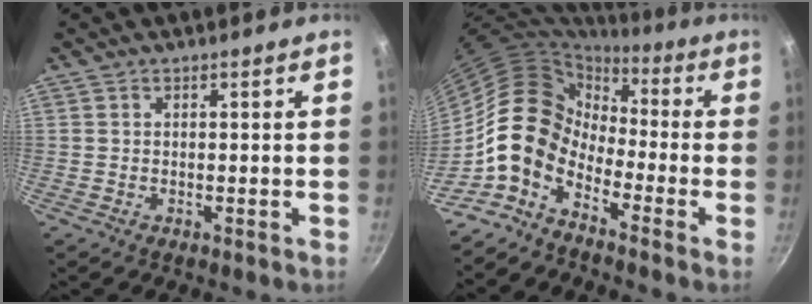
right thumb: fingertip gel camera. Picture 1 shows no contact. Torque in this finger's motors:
{"motor_torque": [0.09, 0.91, 1.46, -1.31, 0.18]}